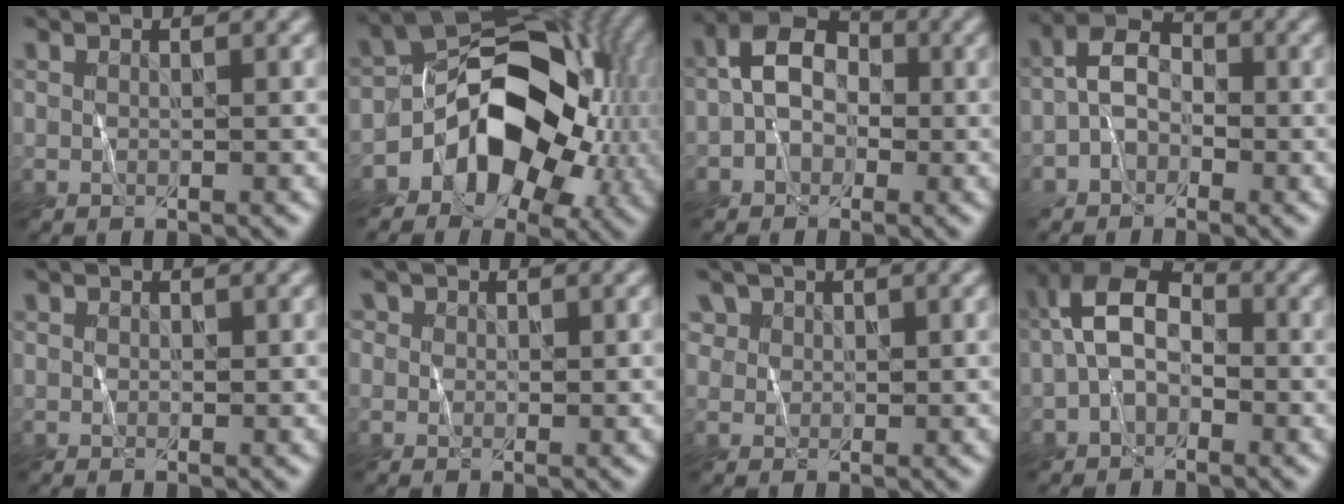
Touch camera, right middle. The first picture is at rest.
{"total": 11.3, "force": [-3.1, 7.8, 7.6], "torque": [-0.093, 0.014, -0.065]}
{"total": 4.2, "force": [-0.7, 3.3, 2.5], "torque": [-0.030, 0.020, -0.023]}
{"total": 2.9, "force": [-1.2, 2.1, 1.6], "torque": [-0.028, 0.021, -0.032]}
{"total": 0.0}
{"total": 0.8, "force": [0.1, 0.8, 0.0], "torque": [0.004, 0.008, -0.003]}
{"total": 2.6, "force": [1.4, 2.1, 0.4], "torque": [-0.013, 0.009, 0.023]}
{"total": 5.1, "force": [-1.0, 3.4, 3.7], "torque": [-0.077, 0.028, -0.030]}